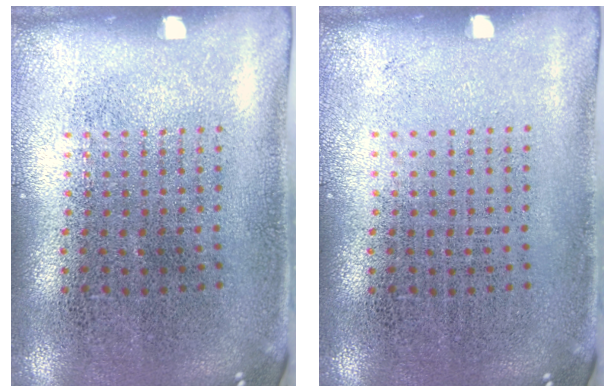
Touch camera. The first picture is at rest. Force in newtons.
{"total": 0.0}